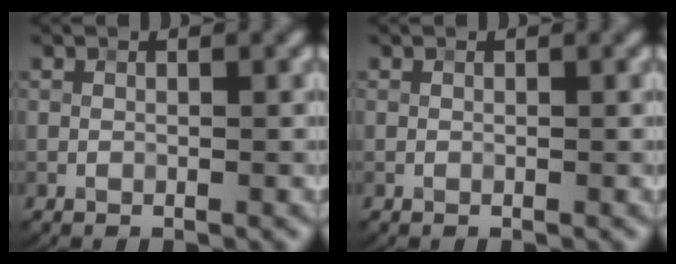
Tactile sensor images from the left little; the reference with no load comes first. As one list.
[{"total": 0.0}]